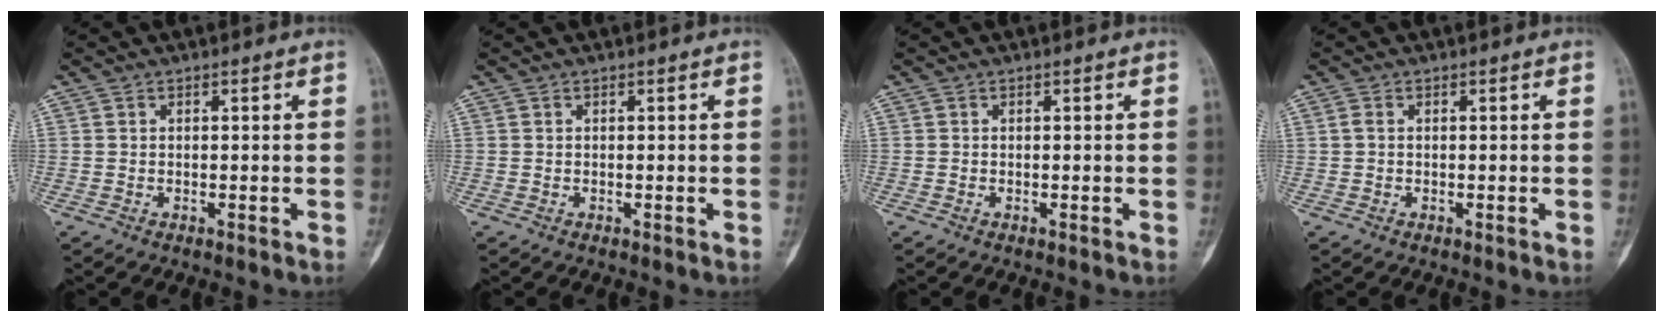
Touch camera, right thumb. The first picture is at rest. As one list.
[{"total": 0.0}, {"total": 0.0}, {"total": 1.1, "force": [0.2, 0.7, 0.8], "torque": [-0.021, 0.002, 0.003]}]